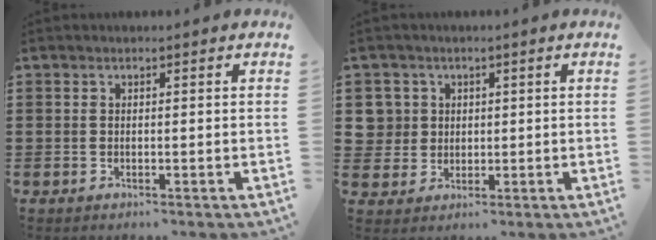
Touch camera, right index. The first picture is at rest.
{"total": 4.2, "force": [0.9, 4.1, 0.3], "torque": [-0.028, 0.015, 0.017]}